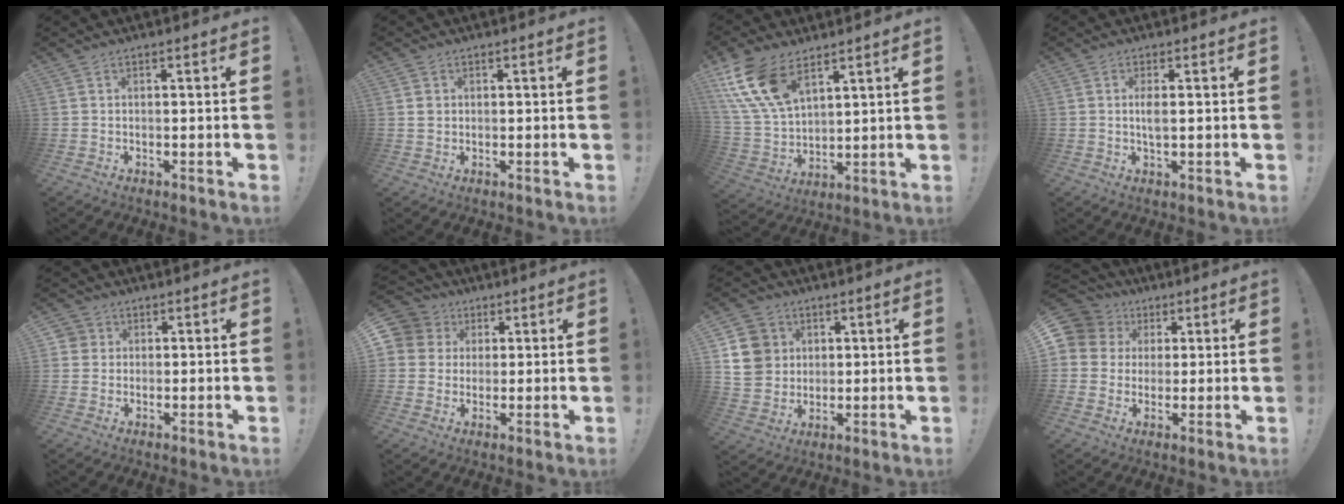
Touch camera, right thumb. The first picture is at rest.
{"total": 1.7, "force": [0.7, 1.5, 0.4], "torque": [0.000, 0.002, 0.011]}
{"total": 15.7, "force": [9.3, 8.5, 9.5], "torque": [-0.210, -0.049, 0.177]}
{"total": 2.9, "force": [0.5, 0.8, 2.8], "torque": [-0.056, -0.004, 0.004]}
{"total": 3.4, "force": [0.8, 3.2, 0.6], "torque": [-0.007, 0.002, 0.013]}
{"total": 7.7, "force": [2.1, 7.2, 2.0], "torque": [-0.038, -0.007, 0.044]}
{"total": 13.3, "force": [3.8, 11.7, 5.0], "torque": [-0.086, -0.013, 0.080]}
{"total": 8.8, "force": [2.5, 8.0, 2.7], "torque": [-0.050, -0.014, 0.050]}